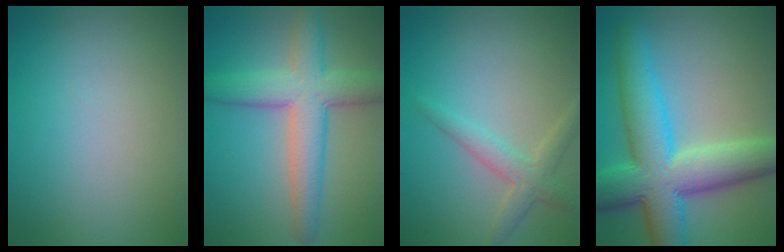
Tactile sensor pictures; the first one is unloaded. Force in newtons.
{"total": 6.5, "press": 6.5, "slide": 0.3}
{"total": 2.4, "press": 2.4, "slide": 0.1}
{"total": 10.8, "press": 10.8, "slide": 0.3}